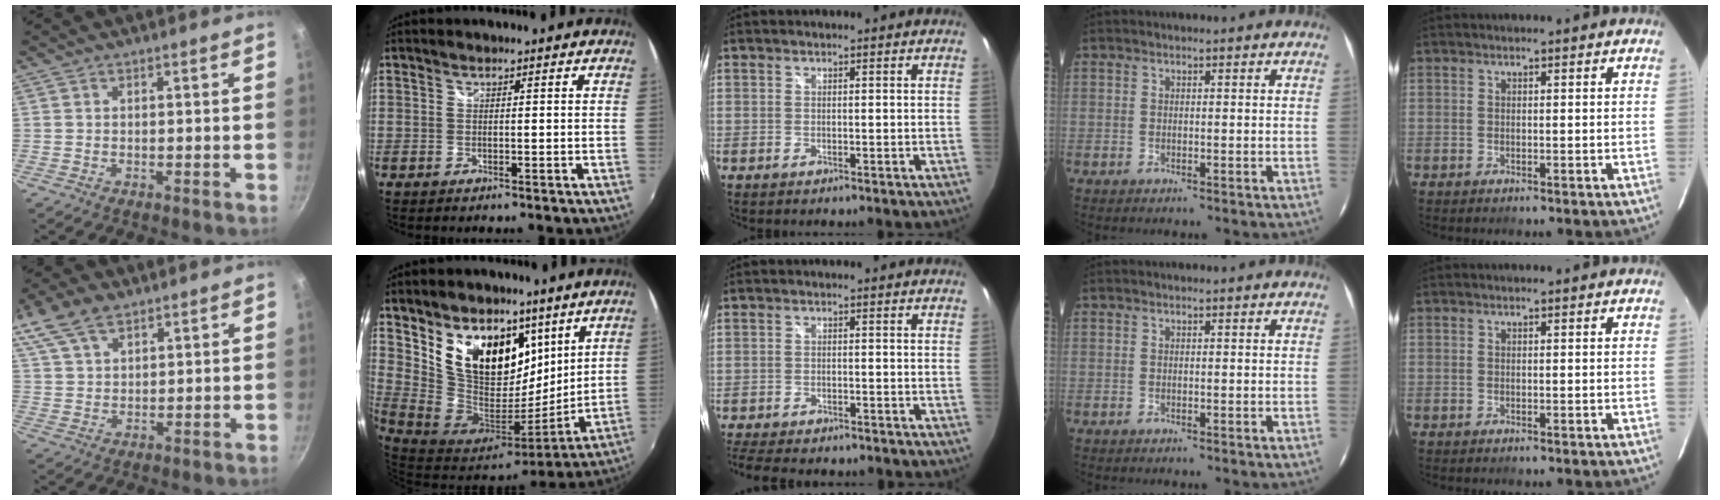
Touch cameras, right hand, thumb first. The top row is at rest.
{"thumb": {"total": 12.6, "force": [7.9, 6.9, 7.1], "torque": [-0.148, 0.013, 0.153]}, "index": {"total": 19.1, "force": [10.0, 11.8, 11.1], "torque": [-0.216, 0.000, 0.191]}, "middle": {"total": 9.9, "force": [-8.5, 2.7, 4.2], "torque": [-0.102, -0.026, -0.134]}}